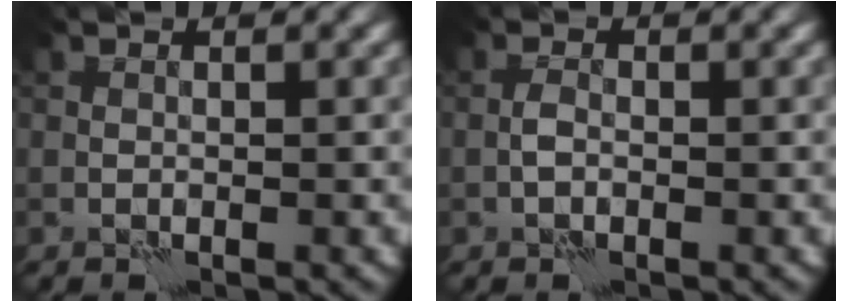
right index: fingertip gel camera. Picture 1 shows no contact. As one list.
[{"total": 0.7, "force": [-0.3, 0.2, 0.6], "torque": [-0.012, 0.003, -0.010]}]